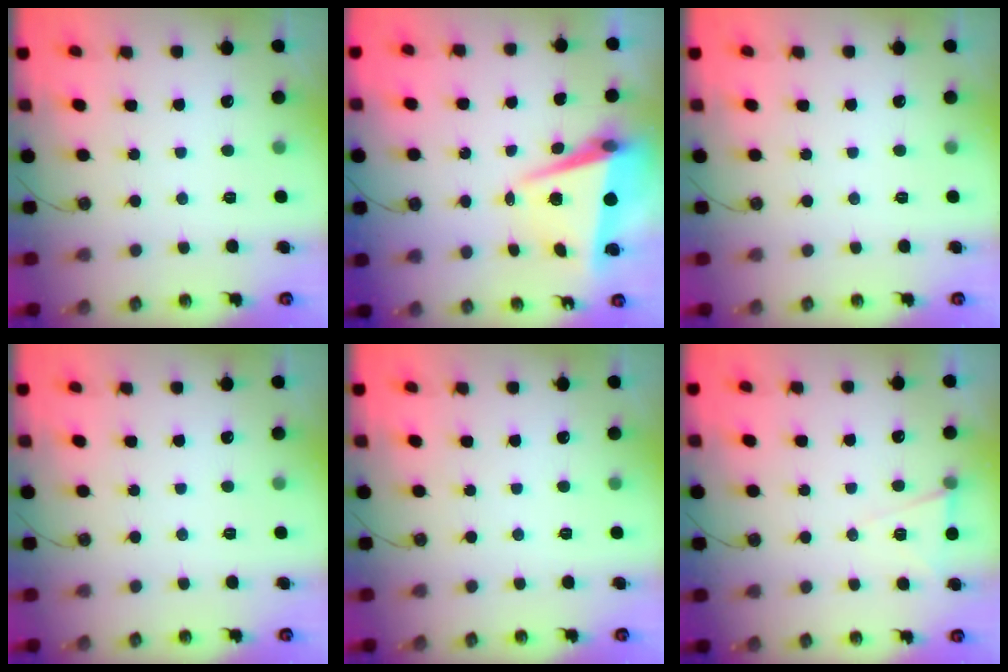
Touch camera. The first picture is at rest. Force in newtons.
{"total": 6.8, "press": 6.4, "slide": 2.5}
{"total": 0.0}
{"total": 0.0}
{"total": 0.0}
{"total": 6.4, "press": 4.5, "slide": 4.5}